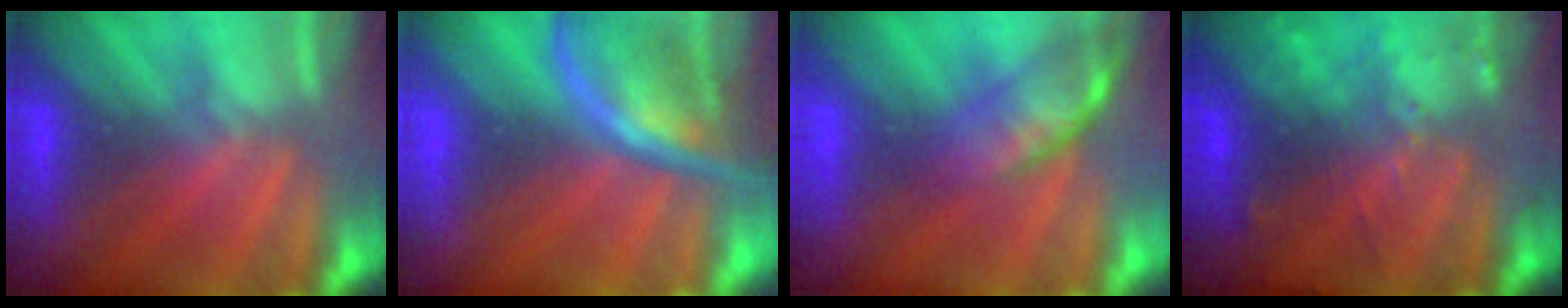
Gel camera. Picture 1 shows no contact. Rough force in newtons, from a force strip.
{"total": 2.7}
{"total": 2.7}
{"total": 6.8}